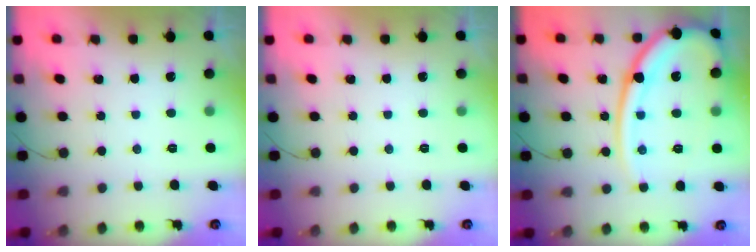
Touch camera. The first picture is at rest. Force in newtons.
{"total": 0.0}
{"total": 18.4, "press": 18.3, "slide": 2.2}